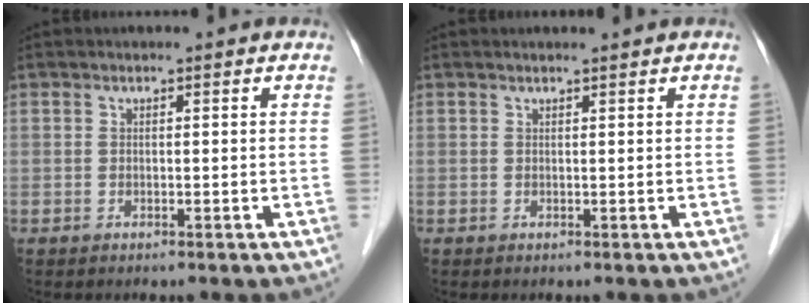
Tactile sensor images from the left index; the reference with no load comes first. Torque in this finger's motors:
{"motor_torque": [0.03, -0.07, -0.07, -0.03]}